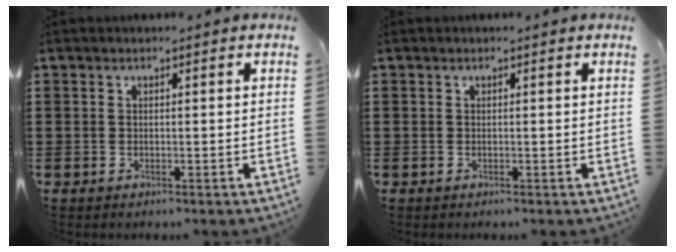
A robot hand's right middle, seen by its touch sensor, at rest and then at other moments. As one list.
[{"total": 0.0}]